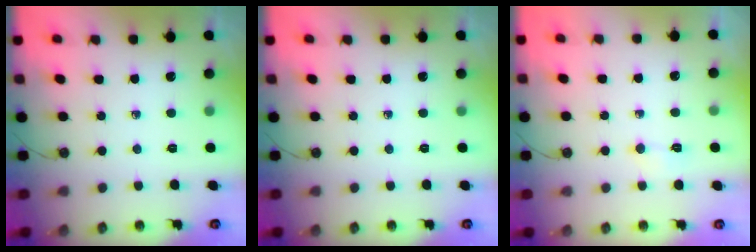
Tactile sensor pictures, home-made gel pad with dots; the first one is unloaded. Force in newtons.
{"total": 0.0}
{"total": 2.7, "press": 2.6, "slide": 0.5}